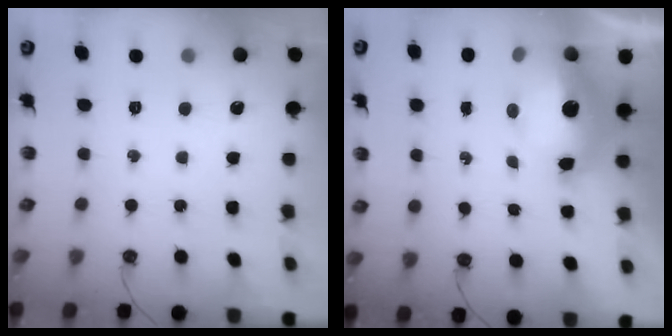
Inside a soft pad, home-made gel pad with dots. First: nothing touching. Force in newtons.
{"total": 12.4, "press": 12.3, "slide": 1.1}